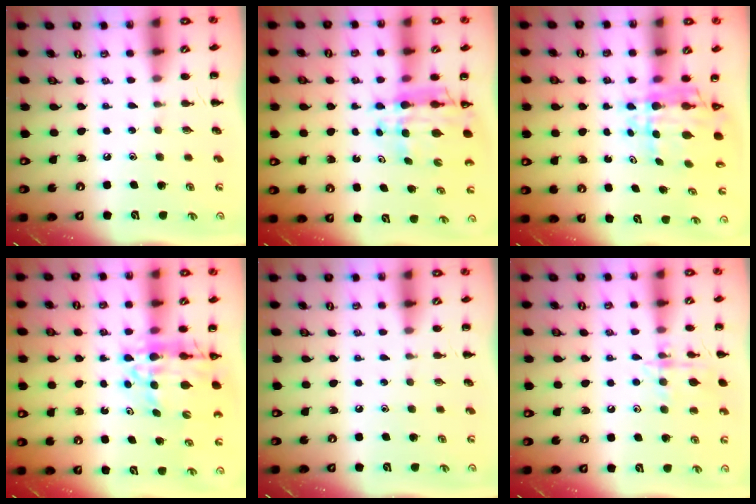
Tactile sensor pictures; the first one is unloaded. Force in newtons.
{"total": 9.1, "press": 8.5, "slide": 3.3}
{"total": 7.1, "press": 6.5, "slide": 2.9}
{"total": 14.6, "press": 14.0, "slide": 4.2}
{"total": 0.0}
{"total": 12.2, "press": 12.1, "slide": 1.0}